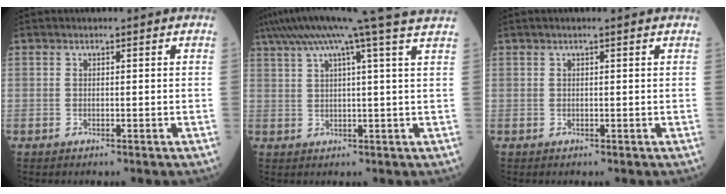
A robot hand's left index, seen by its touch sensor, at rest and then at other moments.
{"total": 16.7, "force": [13.4, -2.5, 9.7], "torque": [-0.171, 0.014, 0.177]}
{"total": 1.3, "force": [1.0, -0.1, 0.8], "torque": [-0.014, 0.014, 0.016]}